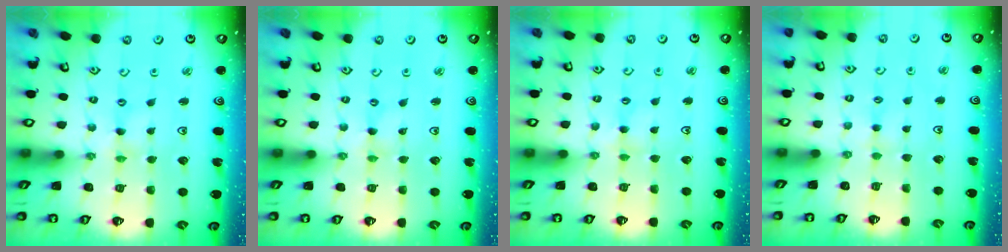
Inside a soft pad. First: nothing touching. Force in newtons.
{"total": 0.0}
{"total": 2.4, "press": 2.4, "slide": 0.5}
{"total": 1.9, "press": 1.8, "slide": 0.3}